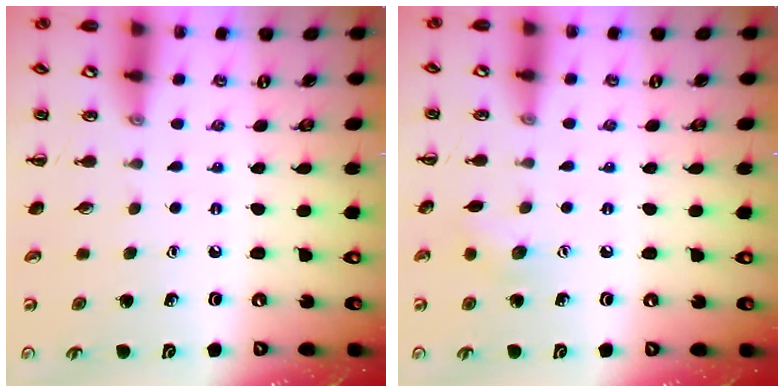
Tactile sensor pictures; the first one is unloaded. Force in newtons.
{"total": 6.6, "press": 6.4, "slide": 1.3}